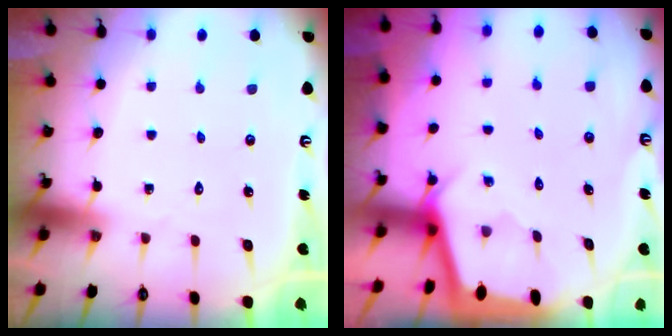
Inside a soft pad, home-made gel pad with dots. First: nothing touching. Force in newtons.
{"total": 2.2, "press": 2.2, "slide": 0.1}